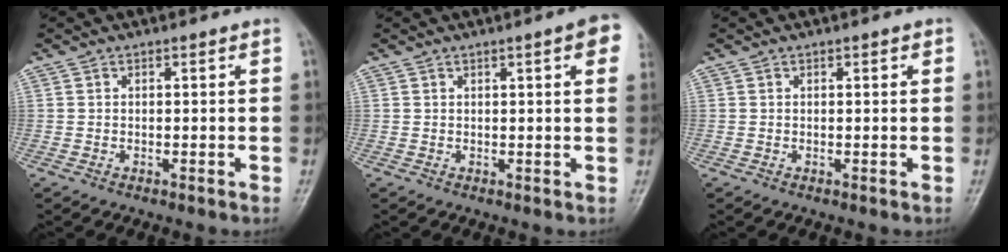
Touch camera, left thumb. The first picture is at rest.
{"total": 5.6, "force": [2.3, 1.0, 5.0], "torque": [-0.049, 0.001, 0.022]}
{"total": 0.8, "force": [0.3, 0.3, 0.7], "torque": [-0.005, 0.001, 0.003]}